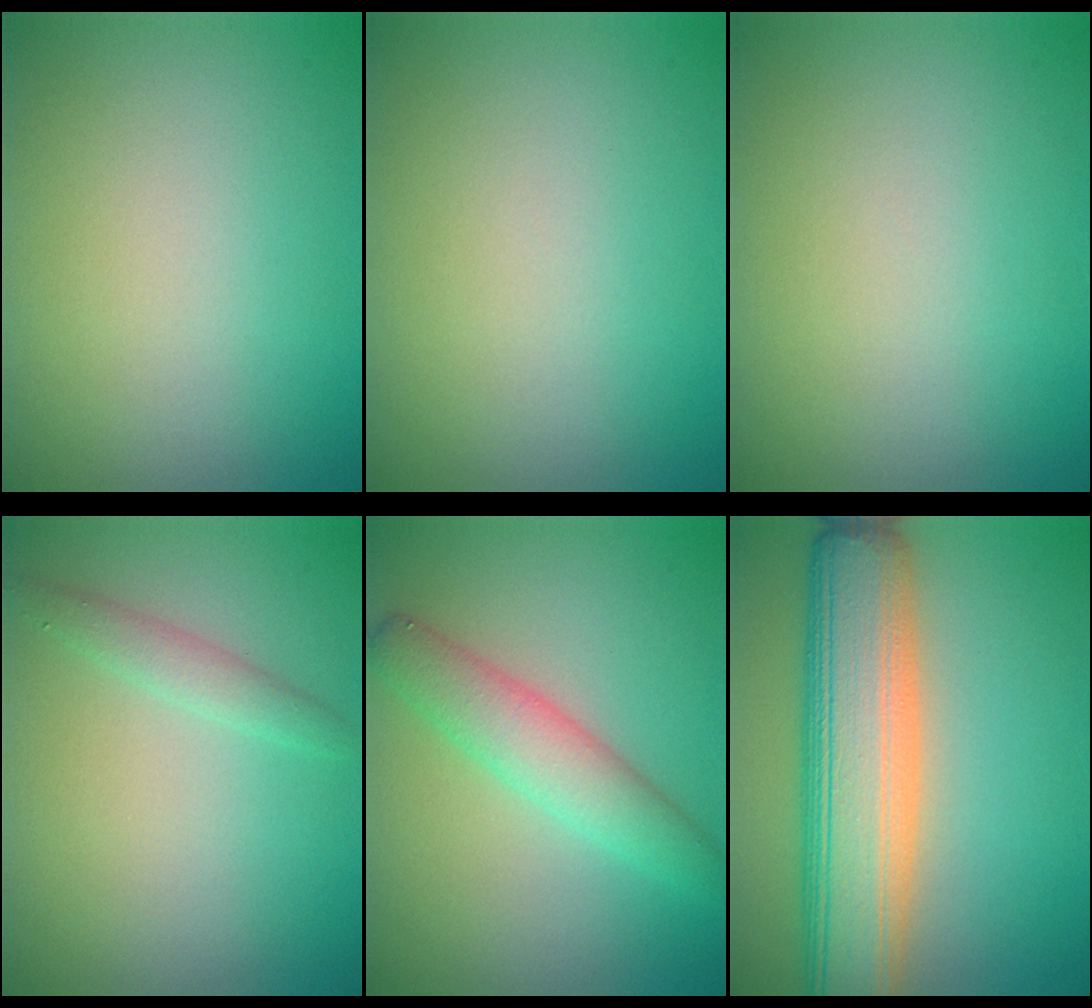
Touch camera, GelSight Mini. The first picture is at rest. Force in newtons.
{"total": 0.0}
{"total": 0.0}
{"total": 1.5, "press": 1.5, "slide": 0.0}
{"total": 3.8, "press": 3.8, "slide": 0.1}
{"total": 10.6, "press": 10.5, "slide": 0.8}